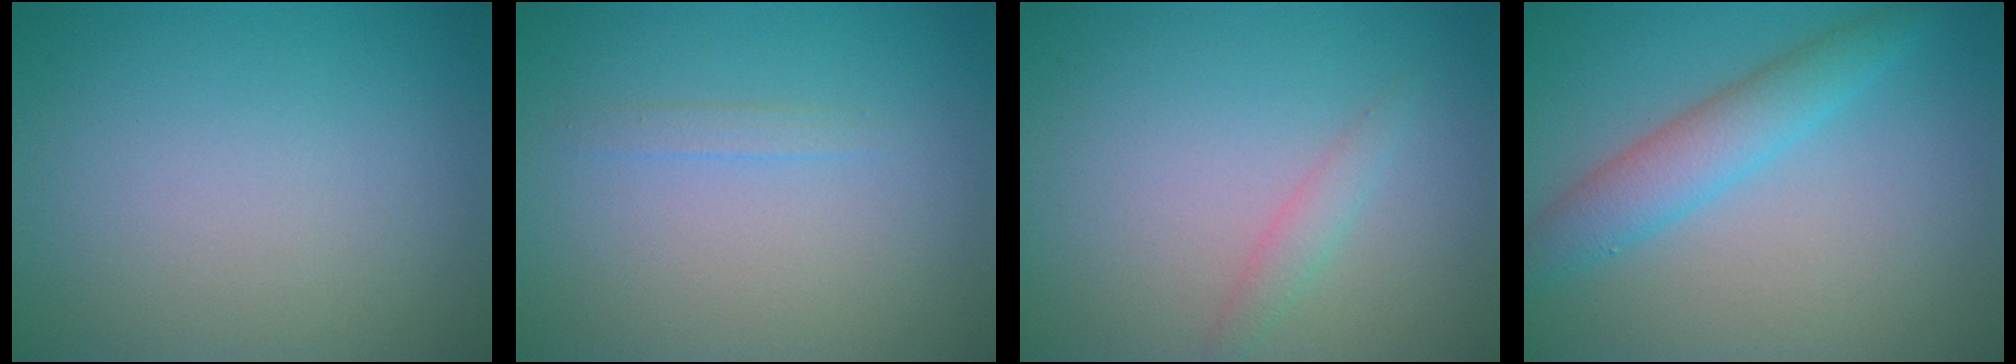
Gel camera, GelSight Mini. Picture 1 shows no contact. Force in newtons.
{"total": 0.8, "press": 0.8, "slide": 0.0}
{"total": 1.3, "press": 1.3, "slide": 0.0}
{"total": 3.8, "press": 3.8, "slide": 0.2}